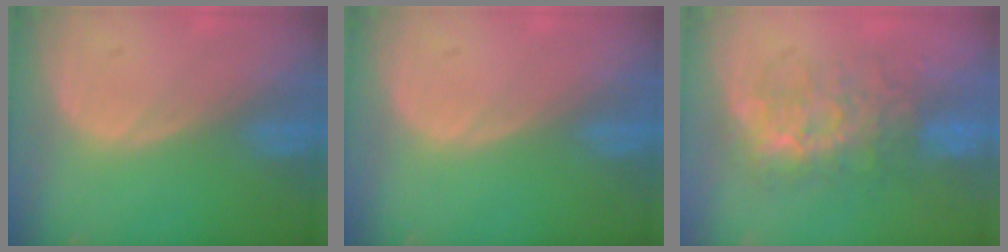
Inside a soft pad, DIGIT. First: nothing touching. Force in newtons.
{"total": 0.0}
{"total": 7.8, "press": 7.7, "slide": 1.6}